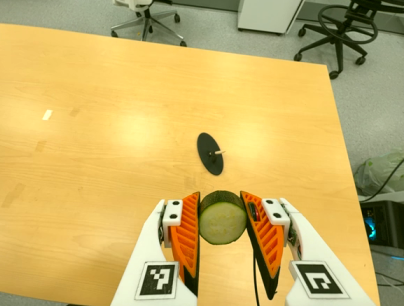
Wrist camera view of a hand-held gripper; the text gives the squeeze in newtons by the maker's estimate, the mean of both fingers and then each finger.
{"total": 11.0, "left": 9.7, "right": 12.2}